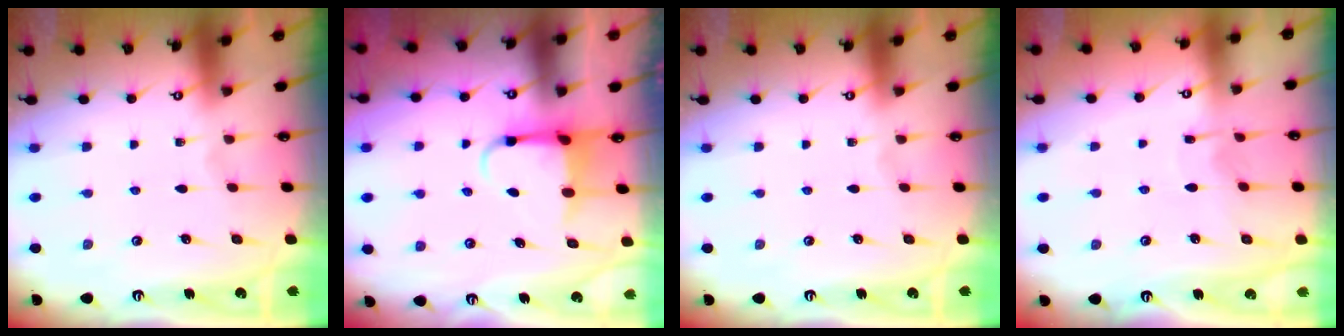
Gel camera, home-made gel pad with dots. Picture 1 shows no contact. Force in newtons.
{"total": 3.7, "press": 3.6, "slide": 0.7}
{"total": 0.0}
{"total": 3.7, "press": 3.7, "slide": 0.4}